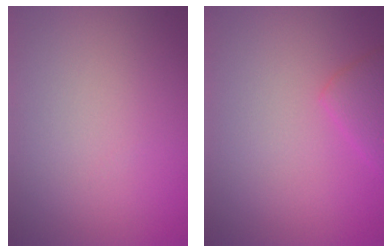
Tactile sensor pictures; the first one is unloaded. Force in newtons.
{"total": 2.0, "press": 2.0, "slide": 0.1}